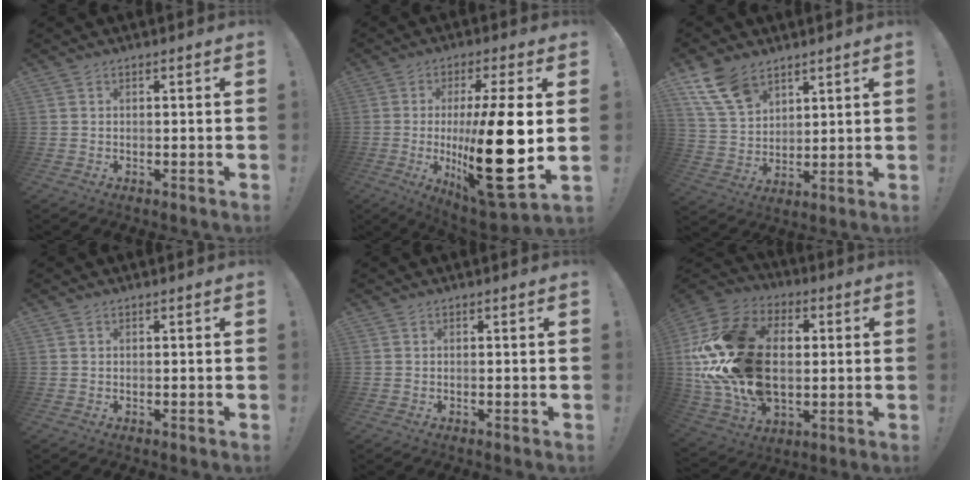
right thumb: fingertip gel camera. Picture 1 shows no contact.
{"total": 24.1, "force": [-1.5, 5.7, 23.3], "torque": [-0.398, -0.015, -0.020]}
{"total": 13.2, "force": [8.2, 8.2, 6.2], "torque": [-0.119, -0.043, 0.162]}
{"total": 0.0}
{"total": 0.0}
{"total": 30.0, "force": [2.5, 20.3, 21.9], "torque": [-0.432, 0.004, 0.058]}